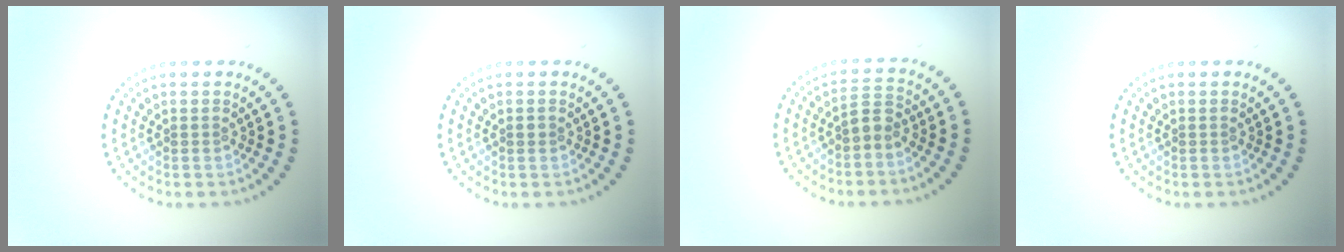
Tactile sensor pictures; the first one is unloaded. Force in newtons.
{"total": 0.6, "press": 0.6, "slide": 0.1}
{"total": 1.7, "press": 1.5, "slide": 0.7}
{"total": 0.0}